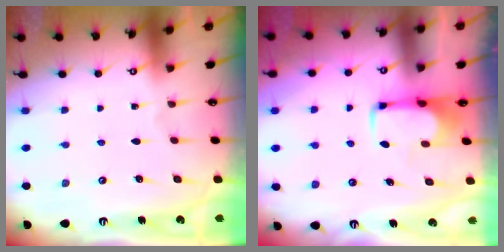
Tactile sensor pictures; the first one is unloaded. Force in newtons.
{"total": 1.8, "press": 1.7, "slide": 0.5}